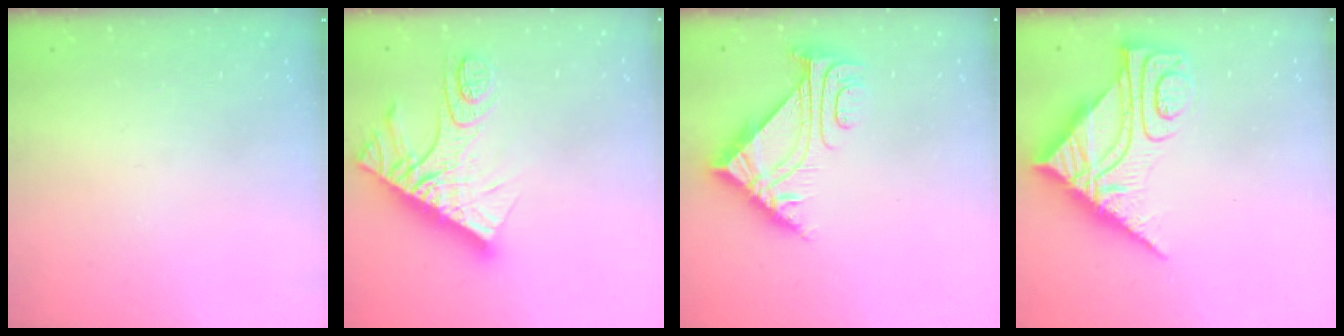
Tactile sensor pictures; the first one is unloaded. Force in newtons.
{"total": 15.8, "press": 15.8, "slide": 1.4}
{"total": 7.0, "press": 7.0, "slide": 0.7}
{"total": 15.0, "press": 15.0, "slide": 1.6}